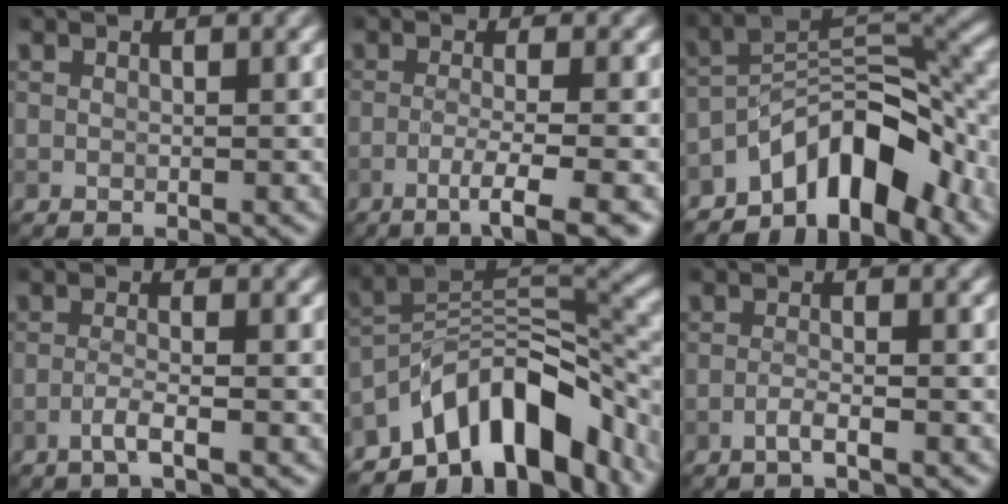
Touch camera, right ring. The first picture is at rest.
{"total": 4.4, "force": [-2.2, 0.5, 3.8], "torque": [-0.058, 0.004, -0.047]}
{"total": 8.9, "force": [-5.9, 3.3, 5.7], "torque": [-0.068, 0.014, -0.114]}
{"total": 1.9, "force": [-1.1, 0.2, 1.6], "torque": [-0.028, 0.006, -0.032]}
{"total": 12.1, "force": [-7.1, 5.8, 7.9], "torque": [-0.118, 0.015, -0.135]}
{"total": 1.4, "force": [-0.8, 0.1, 1.1], "torque": [-0.019, 0.005, -0.024]}